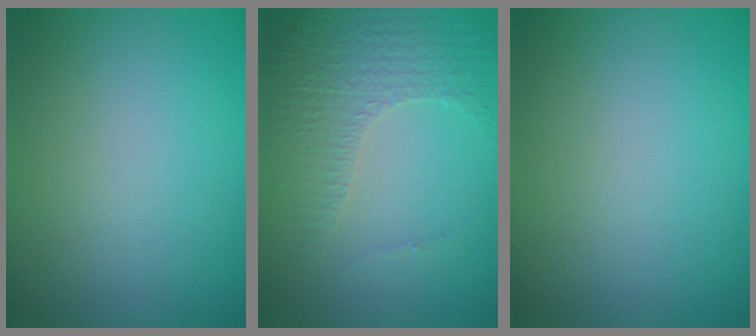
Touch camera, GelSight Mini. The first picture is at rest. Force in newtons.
{"total": 4.3, "press": 3.0, "slide": 3.1}
{"total": 0.0}